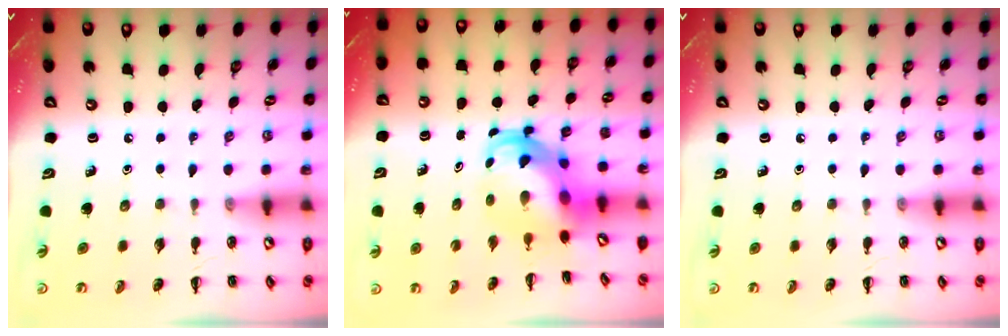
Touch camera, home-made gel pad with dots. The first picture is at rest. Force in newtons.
{"total": 5.7, "press": 5.4, "slide": 1.8}
{"total": 0.0}